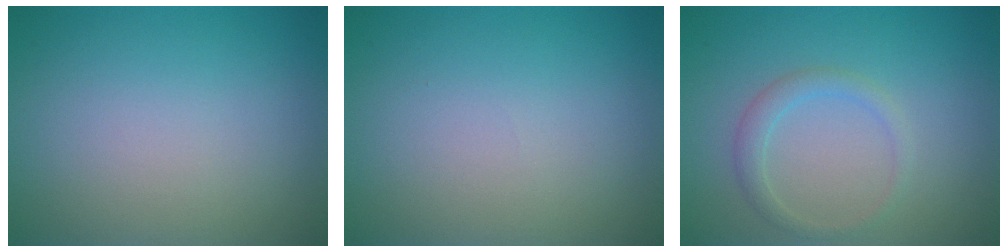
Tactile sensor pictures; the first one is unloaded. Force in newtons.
{"total": 0.0}
{"total": 1.7, "press": 1.7, "slide": 0.1}